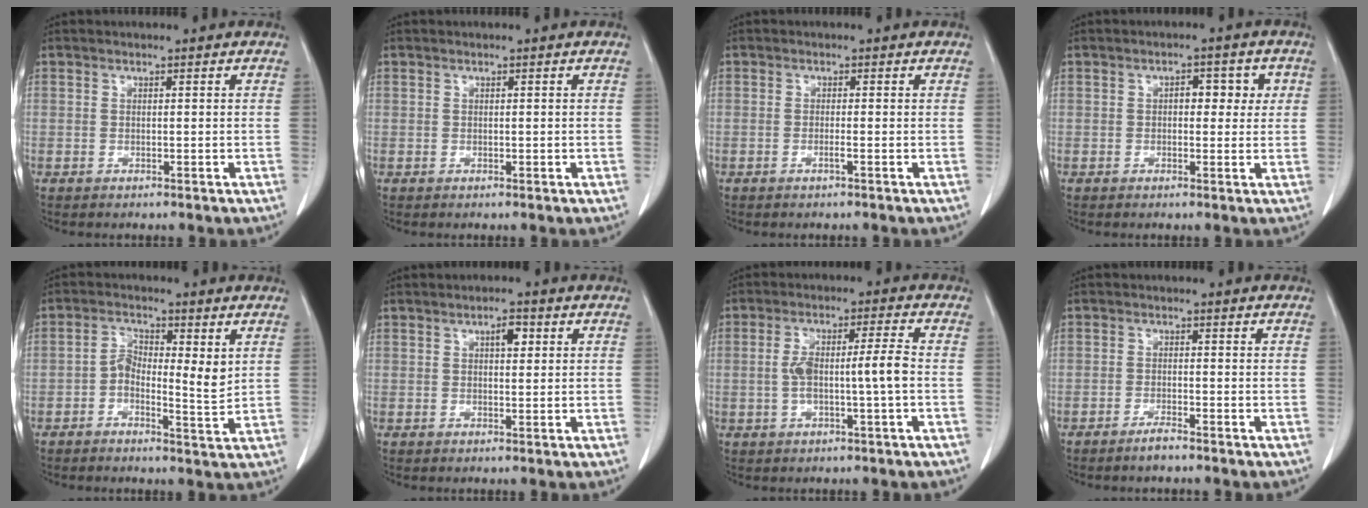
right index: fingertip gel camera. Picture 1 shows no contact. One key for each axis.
{"total": 0.0}
{"total": 0.9, "fx": -0.5, "fy": -0.1, "fz": 0.8, "tx": -0.014, "ty": 0.000, "tz": -0.009}
{"total": 4.3, "fx": 0.9, "fy": 2.3, "fz": 3.6, "tx": -0.041, "ty": 0.016, "tz": 0.010}
{"total": 6.0, "fx": 0.6, "fy": 2.4, "fz": 5.4, "tx": -0.087, "ty": 0.010, "tz": 0.006}
{"total": 2.6, "fx": 0.9, "fy": 1.0, "fz": 2.2, "tx": -0.035, "ty": 0.003, "tz": 0.013}
{"total": 6.9, "fx": -0.7, "fy": 0.4, "fz": 6.8, "tx": -0.133, "ty": 0.017, "tz": -0.009}
{"total": 2.0, "fx": -1.7, "fy": 0.1, "fz": 1.1, "tx": -0.025, "ty": -0.003, "tz": -0.030}